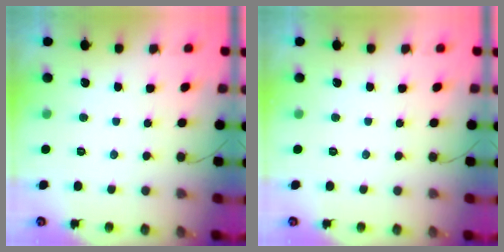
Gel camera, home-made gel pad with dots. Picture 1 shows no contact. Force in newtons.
{"total": 0.0}